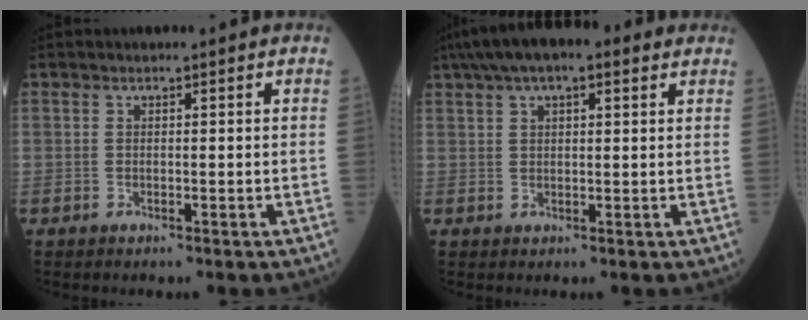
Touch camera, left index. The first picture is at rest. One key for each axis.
{"total": 10.1, "fx": 6.4, "fy": 3.2, "fz": 7.1, "tx": -0.120, "ty": 0.049, "tz": 0.100}